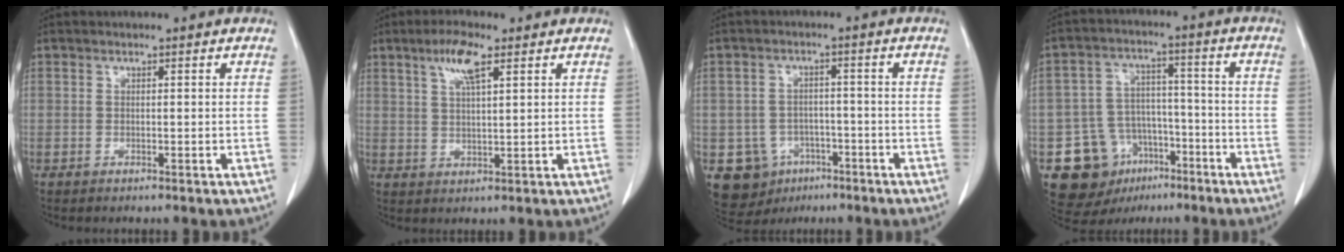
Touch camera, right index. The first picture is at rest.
{"total": 6.2, "force": [3.3, 1.5, 5.0], "torque": [-0.101, 0.006, 0.062]}
{"total": 9.6, "force": [-4.2, 8.2, 2.4], "torque": [-0.056, 0.017, -0.049]}
{"total": 13.5, "force": [-6.8, 10.5, 5.1], "torque": [-0.086, 0.046, -0.094]}